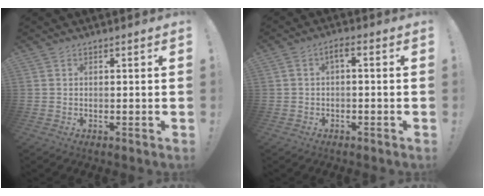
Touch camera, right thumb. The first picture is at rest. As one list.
[{"total": 2.9, "force": [-1.0, 0.9, 2.5], "torque": [-0.047, 0.006, -0.018]}]